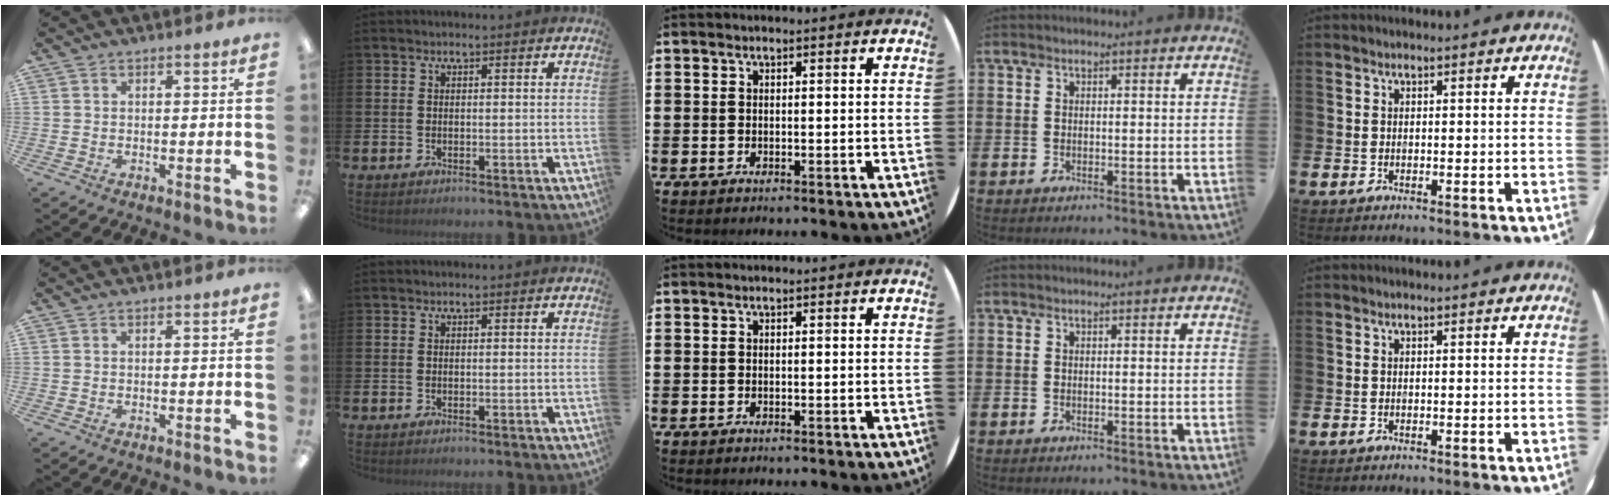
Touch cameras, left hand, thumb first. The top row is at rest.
{}